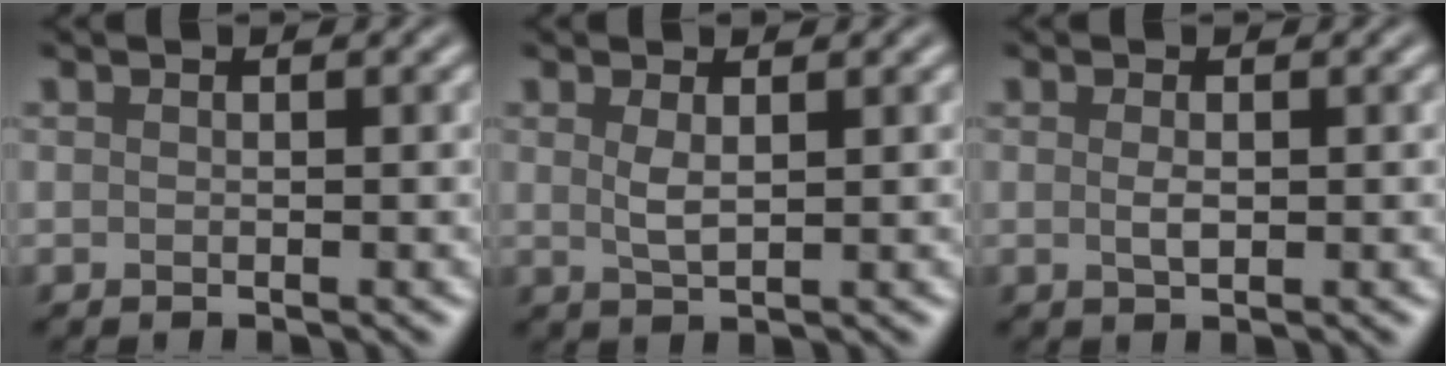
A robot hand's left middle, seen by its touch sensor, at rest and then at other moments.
{"total": 1.5, "force": [0.5, 0.5, 1.4], "torque": [-0.034, -0.004, 0.013]}
{"total": 1.1, "force": [0.0, 0.4, 1.0], "torque": [-0.025, -0.002, 0.001]}